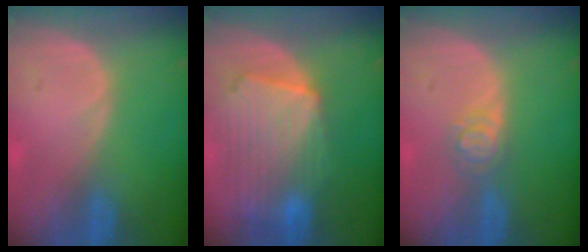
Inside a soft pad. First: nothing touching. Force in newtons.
{"total": 10.8, "press": 9.4, "slide": 5.3}
{"total": 2.9, "press": 2.9, "slide": 0.3}